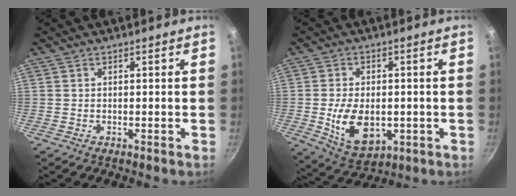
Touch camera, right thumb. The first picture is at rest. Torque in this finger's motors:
{"motor_torque": [-0.23, 0.70, -0.10, 0.17, 0.12]}